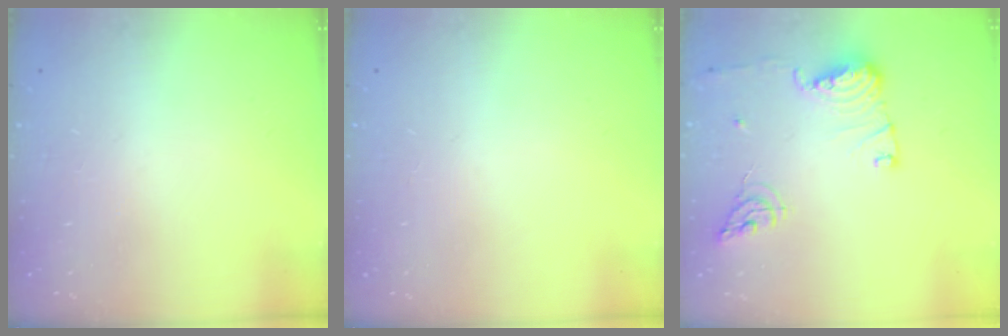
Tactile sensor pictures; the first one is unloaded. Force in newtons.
{"total": 0.0}
{"total": 12.0, "press": 11.9, "slide": 1.6}